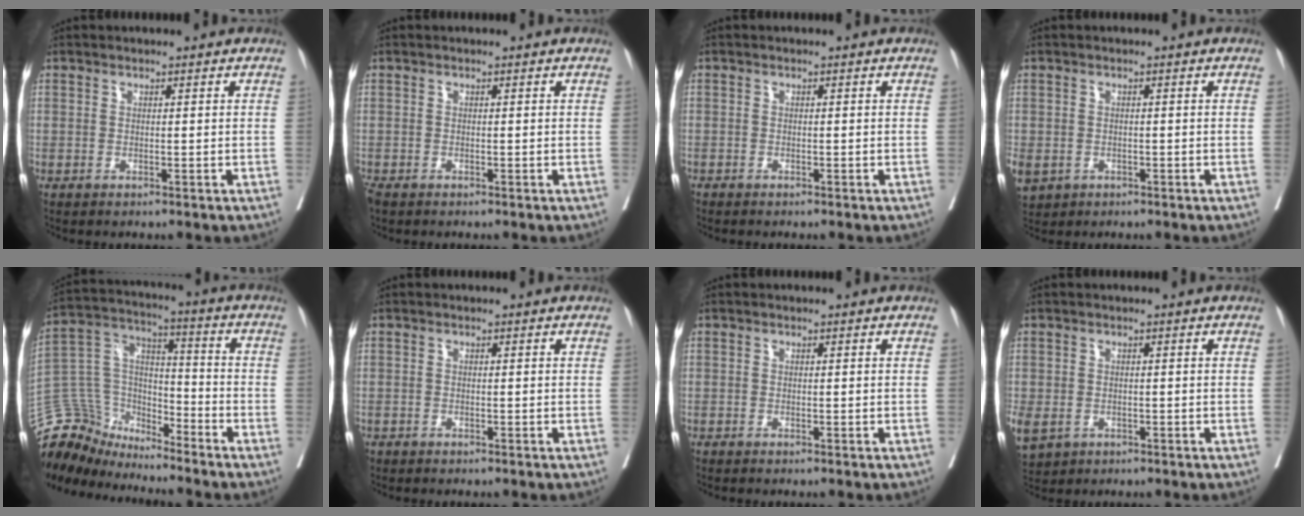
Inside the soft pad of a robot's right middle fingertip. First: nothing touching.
{"total": 1.5, "force": [-1.1, 0.7, 0.7], "torque": [-0.020, -0.006, -0.020]}
{"total": 0.7, "force": [-0.4, 0.1, -0.5], "torque": [-0.001, 0.004, -0.012]}
{"total": 7.9, "force": [-3.2, 6.7, 2.7], "torque": [-0.098, -0.004, -0.044]}
{"total": 13.5, "force": [-13.0, 3.6, 0.9], "torque": [-0.030, 0.054, -0.247]}
{"total": 0.6, "force": [-0.4, 0.0, -0.5], "torque": [-0.003, 0.002, -0.013]}
{"total": 0.6, "force": [-0.2, -0.3, -0.5], "torque": [0.007, 0.002, -0.009]}
{"total": 7.2, "force": [-2.9, 5.9, 3.0], "torque": [-0.101, -0.006, -0.039]}